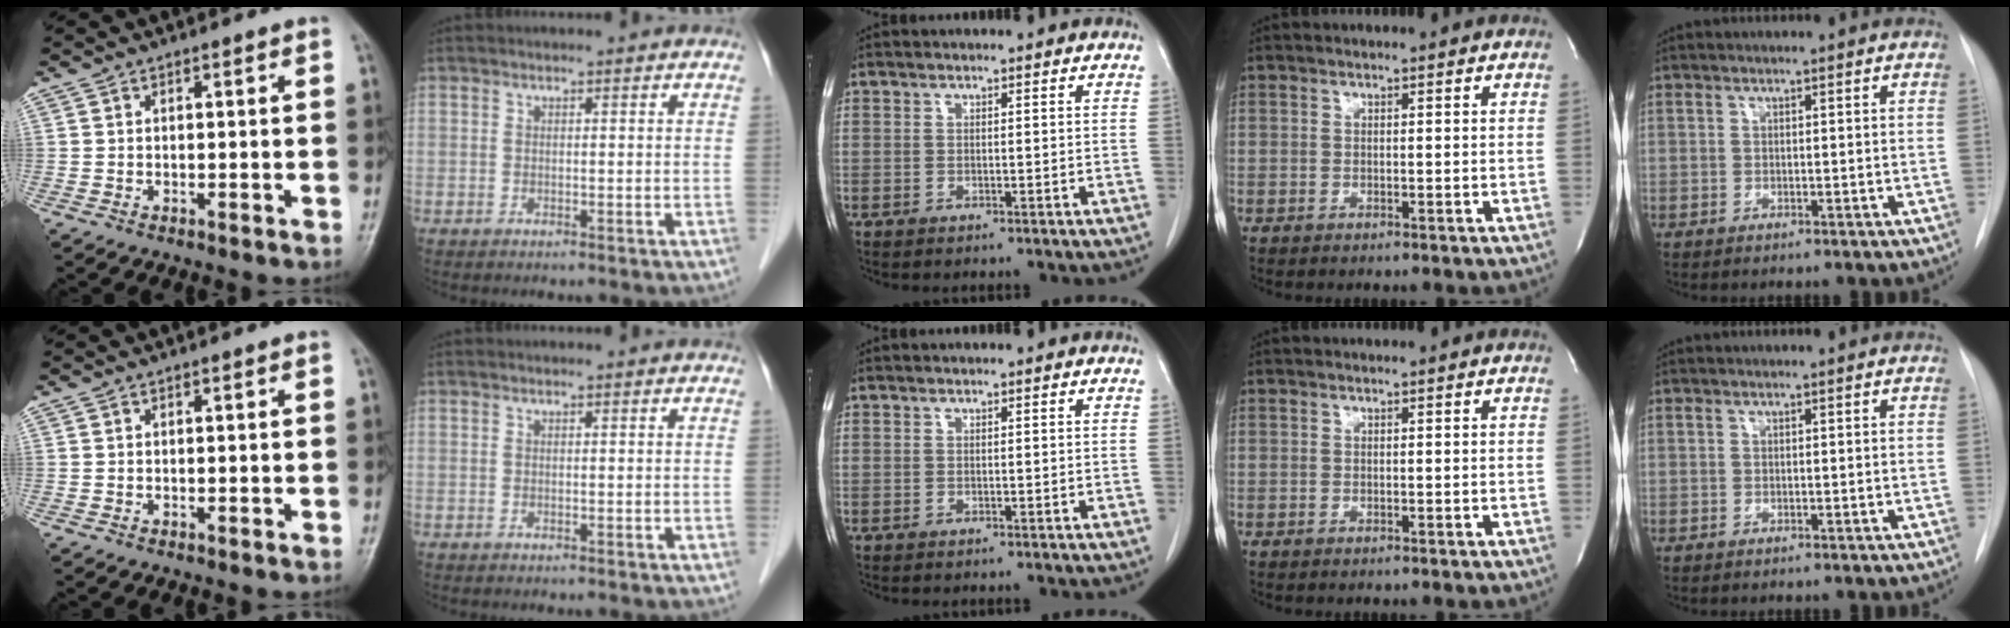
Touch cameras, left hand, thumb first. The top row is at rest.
{}